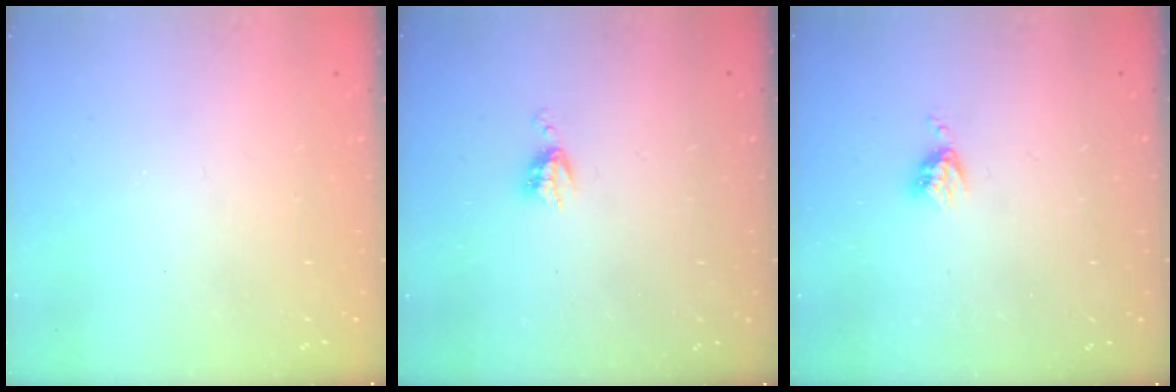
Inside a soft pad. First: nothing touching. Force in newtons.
{"total": 4.1, "press": 4.1, "slide": 0.6}
{"total": 3.3, "press": 3.3, "slide": 0.4}